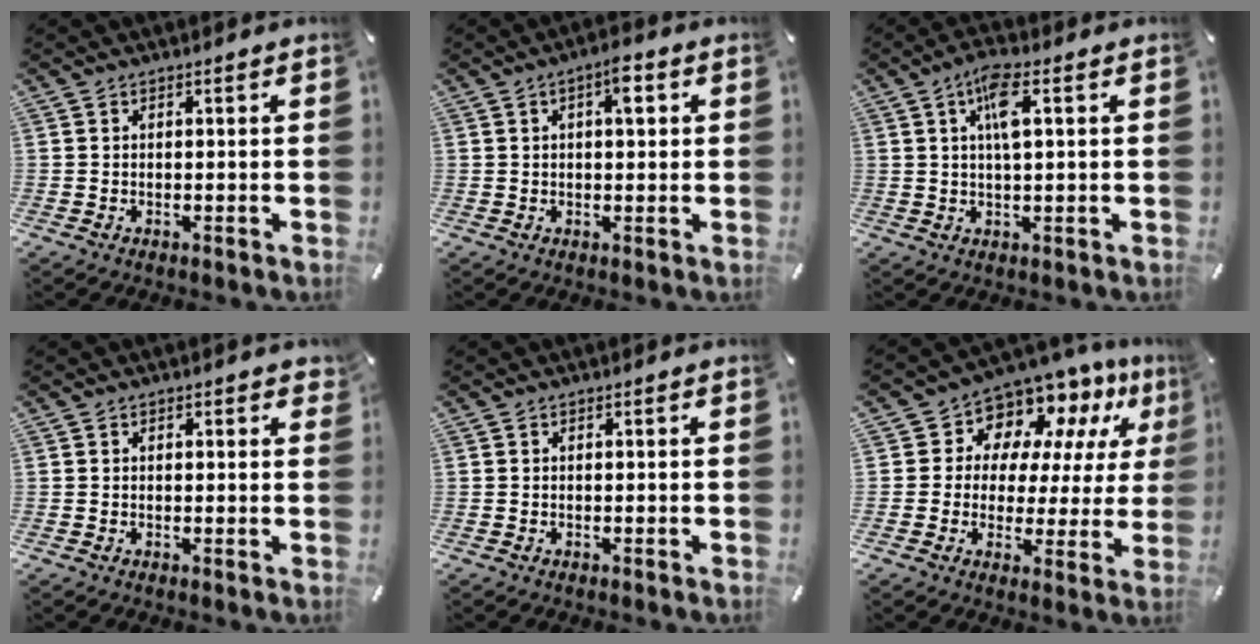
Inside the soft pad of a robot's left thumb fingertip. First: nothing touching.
{"total": 5.4, "force": [1.7, 2.5, 4.5], "torque": [-0.061, -0.002, 0.020]}
{"total": 6.9, "force": [2.2, 2.1, 6.2], "torque": [-0.119, 0.004, 0.034]}
{"total": 1.0, "force": [0.6, 0.5, 0.5], "torque": [-0.002, 0.000, 0.009]}
{"total": 0.0}
{"total": 10.0, "force": [8.0, 6.0, 1.2], "torque": [-0.033, -0.084, 0.143]}